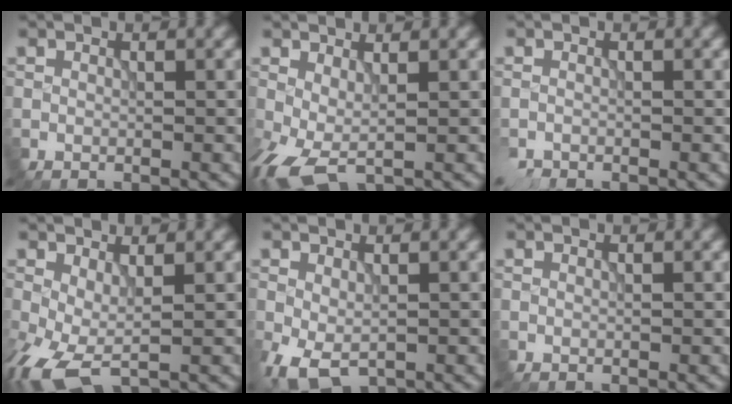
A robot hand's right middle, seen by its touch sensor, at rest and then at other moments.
{"total": 3.4, "force": [-0.4, 1.3, 3.1], "torque": [-0.074, -0.005, -0.012]}
{"total": 1.4, "force": [-1.2, 0.4, 0.5], "torque": [-0.010, -0.007, -0.022]}
{"total": 4.8, "force": [-1.3, 1.9, 4.1], "torque": [-0.102, -0.008, -0.029]}
{"total": 3.6, "force": [-1.4, 2.1, 2.7], "torque": [-0.064, -0.010, -0.022]}
{"total": 0.0}